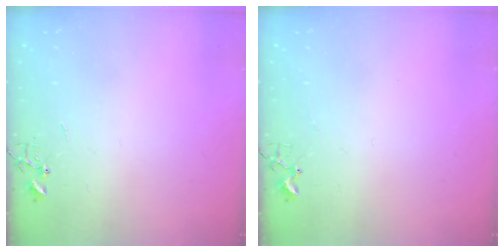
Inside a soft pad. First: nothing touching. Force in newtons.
{"total": 1.9, "press": 1.9, "slide": 0.2}